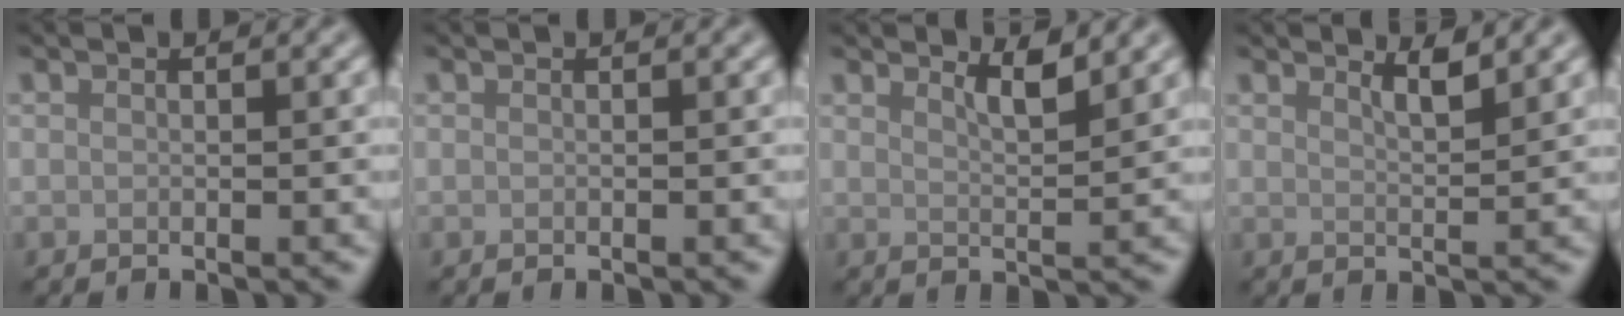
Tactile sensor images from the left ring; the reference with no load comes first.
{"total": 0.0}
{"total": 2.4, "force": [1.8, 0.5, 1.5], "torque": [-0.018, -0.002, 0.029]}
{"total": 2.1, "force": [1.6, 0.4, 1.2], "torque": [-0.013, 0.001, 0.024]}